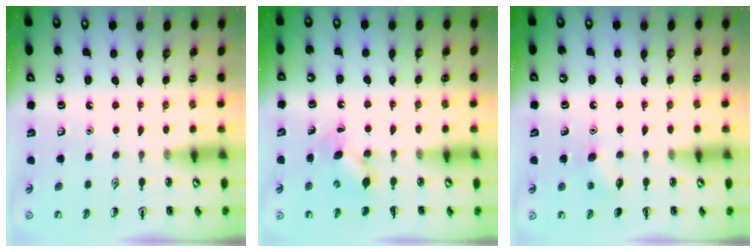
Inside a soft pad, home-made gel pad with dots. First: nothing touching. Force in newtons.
{"total": 4.2, "press": 4.1, "slide": 0.9}
{"total": 6.7, "press": 6.5, "slide": 1.6}